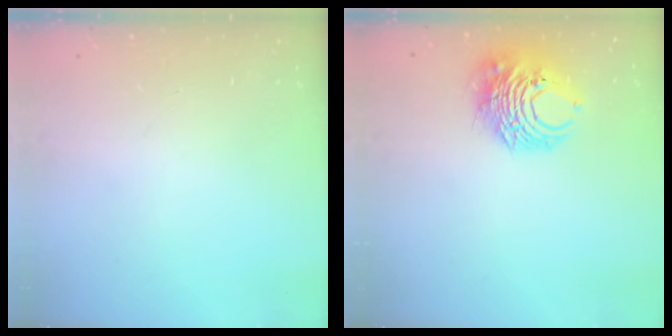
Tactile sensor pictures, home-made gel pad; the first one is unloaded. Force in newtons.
{"total": 10.3, "press": 10.2, "slide": 1.6}